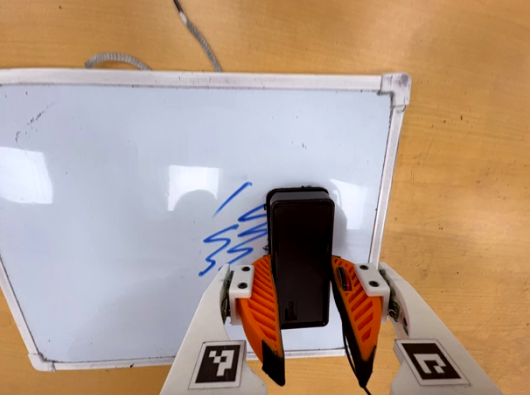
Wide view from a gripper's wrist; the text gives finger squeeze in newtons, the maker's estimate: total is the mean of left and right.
{"total": 10.6, "left": 10.2, "right": 10.9}